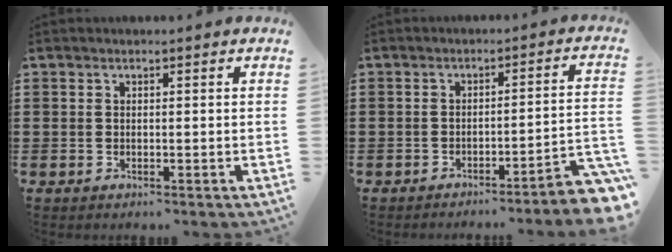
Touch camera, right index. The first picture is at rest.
{"total": 3.8, "force": [-3.1, -0.4, 2.2], "torque": [-0.040, -0.021, -0.066]}